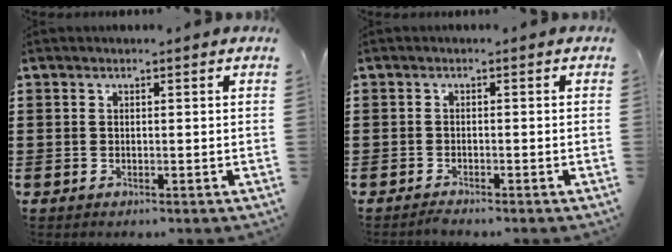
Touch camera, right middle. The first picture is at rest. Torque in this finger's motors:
{"motor_torque": [-1.01, 1.00, -0.03, -0.01]}